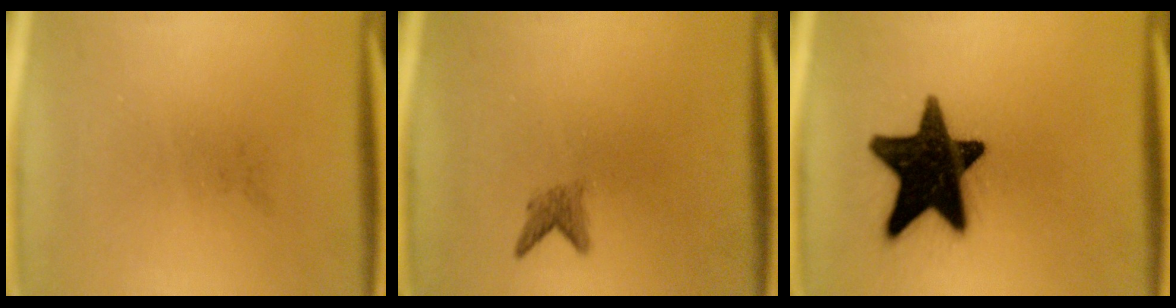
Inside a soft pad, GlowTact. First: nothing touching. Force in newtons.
{"total": 1.7}
{"total": 18.3}